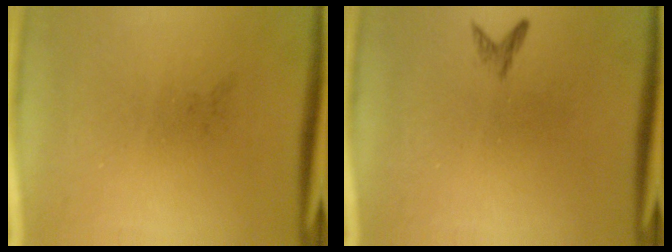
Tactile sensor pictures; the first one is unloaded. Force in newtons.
{"total": 0.8}